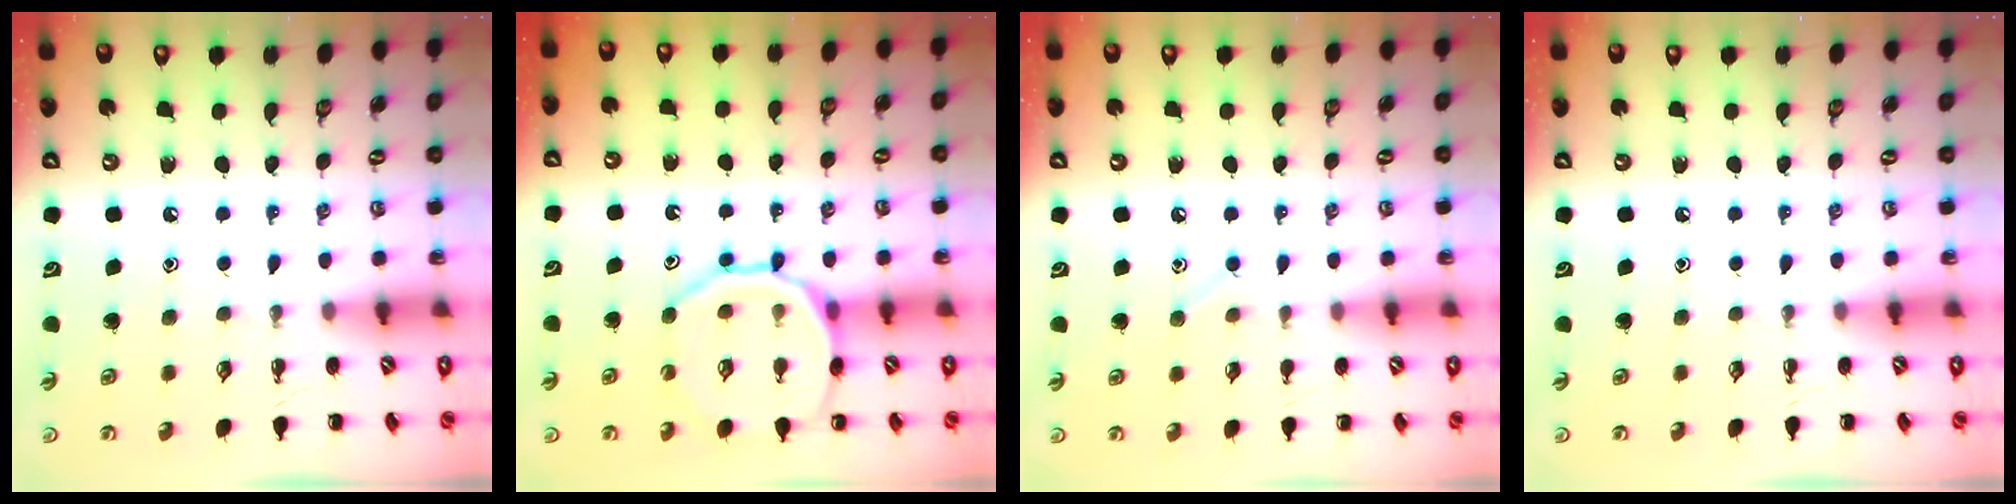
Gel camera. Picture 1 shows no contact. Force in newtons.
{"total": 14.0, "press": 13.8, "slide": 1.8}
{"total": 6.1, "press": 5.9, "slide": 1.5}
{"total": 0.0}